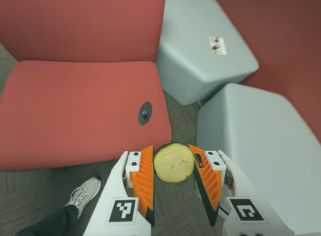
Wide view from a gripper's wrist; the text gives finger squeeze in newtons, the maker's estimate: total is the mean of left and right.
{"total": 8.9, "left": 9.2, "right": 8.6}